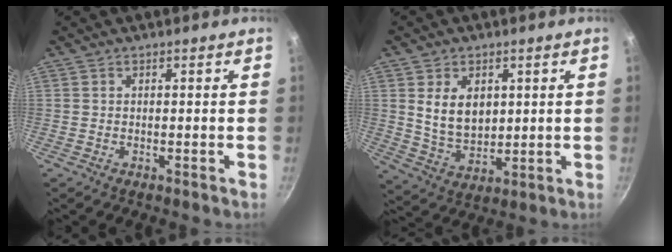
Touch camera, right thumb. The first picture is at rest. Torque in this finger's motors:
{"motor_torque": [-0.83, 0.93, 0.21, 0.34, 0.18]}